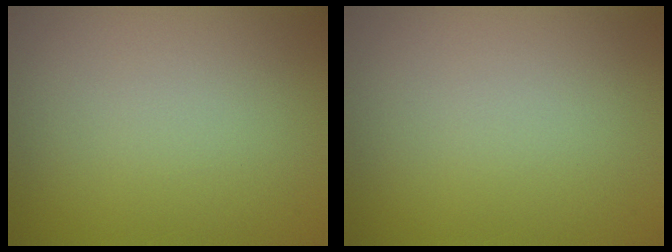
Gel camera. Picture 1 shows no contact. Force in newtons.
{"total": 0.0}